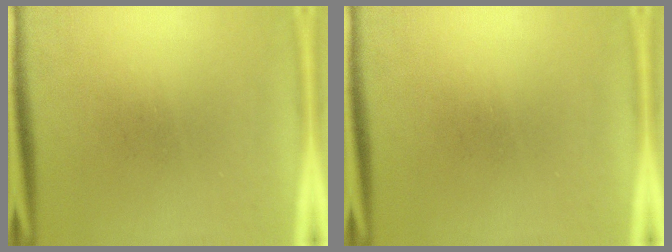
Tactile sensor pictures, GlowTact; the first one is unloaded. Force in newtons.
{"total": 0.0}